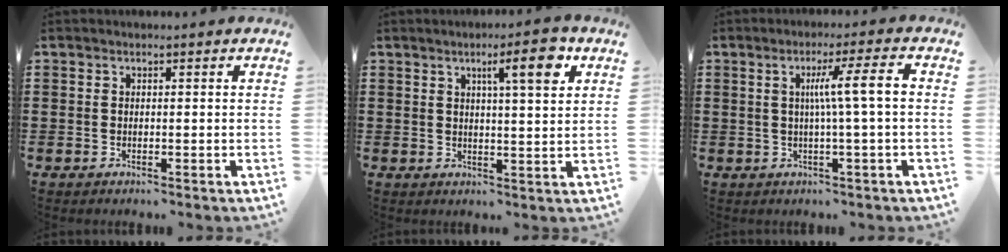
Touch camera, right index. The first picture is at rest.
{"total": 7.0, "force": [3.4, 1.1, 6.0], "torque": [-0.094, -0.004, 0.047]}
{"total": 6.3, "force": [0.3, -0.3, 6.3], "torque": [-0.117, 0.000, -0.005]}